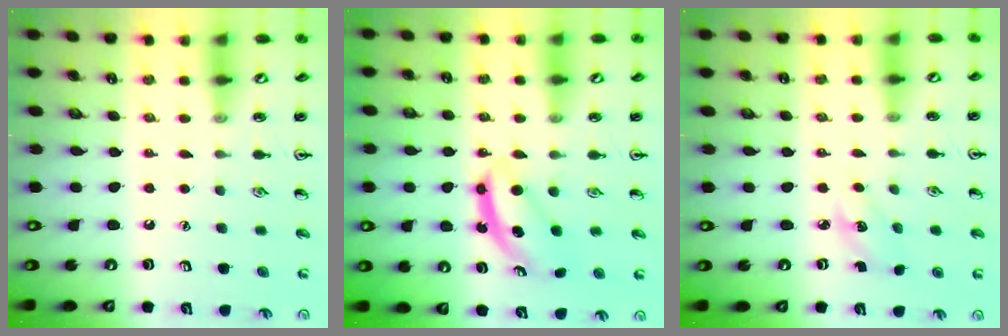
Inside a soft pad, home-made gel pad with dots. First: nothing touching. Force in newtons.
{"total": 5.8, "press": 5.8, "slide": 0.3}
{"total": 2.6, "press": 2.5, "slide": 0.8}